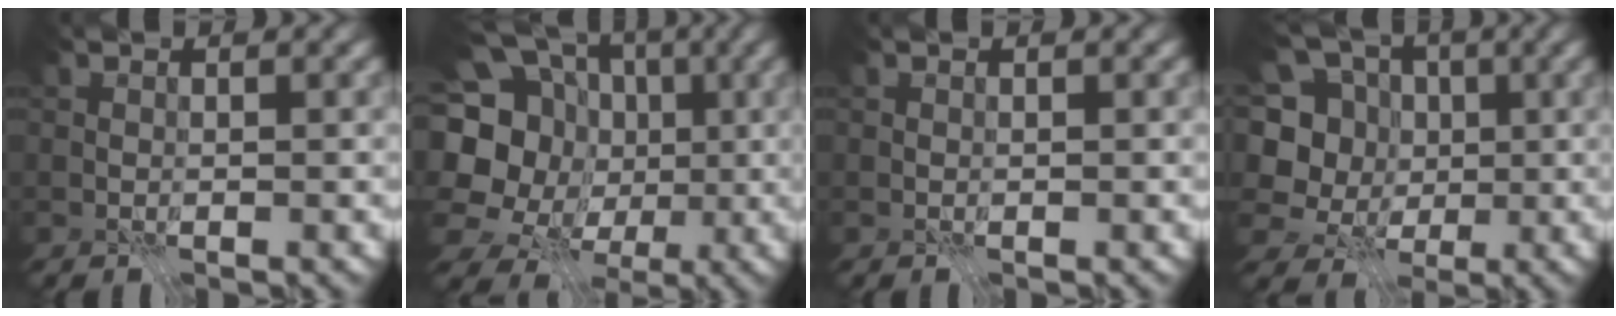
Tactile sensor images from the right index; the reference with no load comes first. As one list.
[{"total": 18.4, "force": [-0.3, 16.2, 8.8], "torque": [-0.208, 0.023, -0.029]}, {"total": 0.0}, {"total": 9.4, "force": [0.8, 8.2, 4.4], "torque": [-0.116, 0.033, -0.013]}]